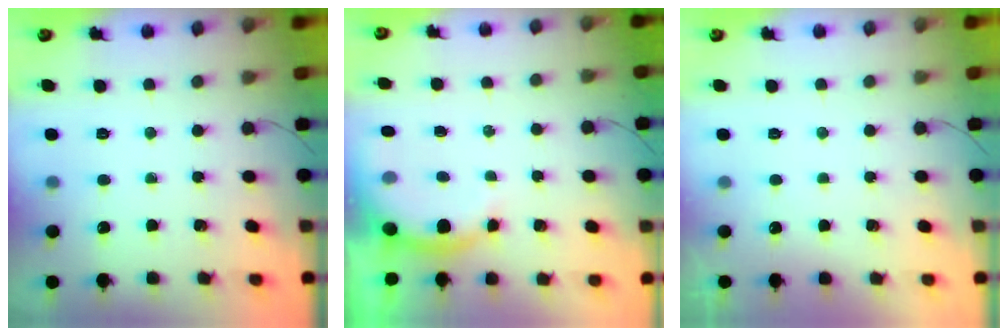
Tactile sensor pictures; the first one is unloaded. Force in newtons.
{"total": 6.6, "press": 6.6, "slide": 0.1}
{"total": 3.0, "press": 3.0, "slide": 0.1}